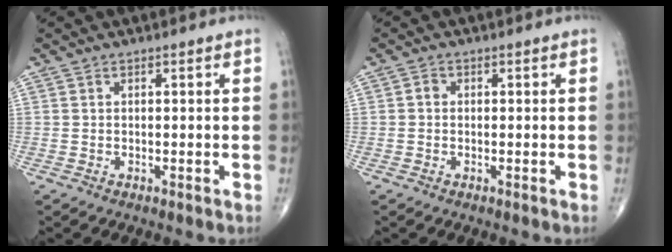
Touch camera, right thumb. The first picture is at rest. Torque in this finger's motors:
{"motor_torque": [0.15, 0.92, -0.14, -0.30, 0.03]}